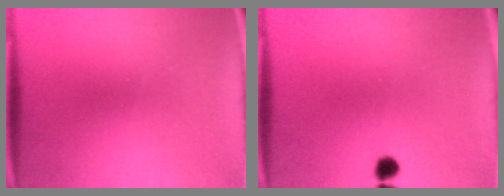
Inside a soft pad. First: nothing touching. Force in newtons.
{"total": 2.0}